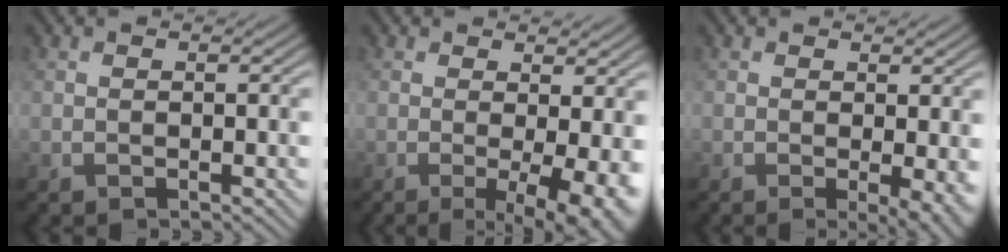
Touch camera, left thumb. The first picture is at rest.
{"total": 7.2, "force": [-0.8, 1.9, 6.9], "torque": [-0.101, -0.009, -0.007]}
{"total": 3.8, "force": [-0.3, 0.8, 3.7], "torque": [-0.055, -0.009, -0.005]}